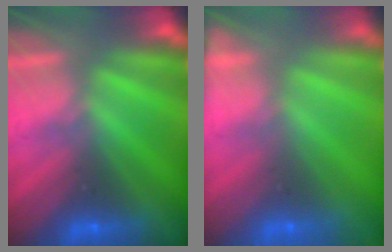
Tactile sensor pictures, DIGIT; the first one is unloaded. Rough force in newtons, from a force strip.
{"total": 5.9}